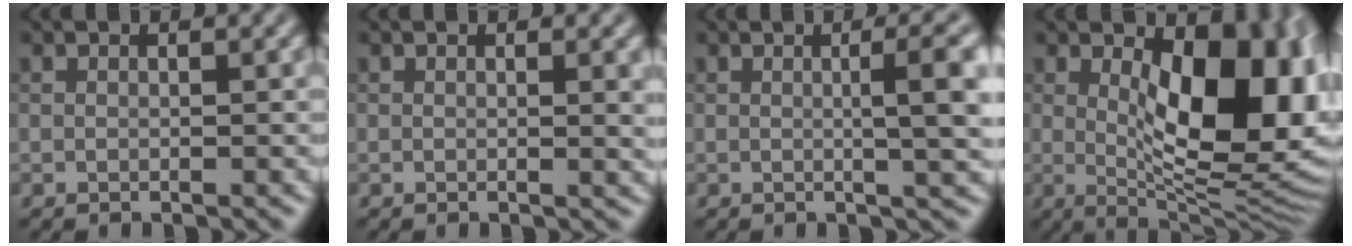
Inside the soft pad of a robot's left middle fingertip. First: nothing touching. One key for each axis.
{"total": 1.6, "fx": 0.4, "fy": 0.5, "fz": 1.5, "tx": -0.013, "ty": -0.001, "tz": 0.002}
{"total": 5.4, "fx": 0.5, "fy": 1.4, "fz": 5.2, "tx": -0.063, "ty": 0.012, "tz": 0.003}
{"total": 12.3, "fx": 1.7, "fy": 5.6, "fz": 10.9, "tx": -0.140, "ty": -0.011, "tz": 0.034}